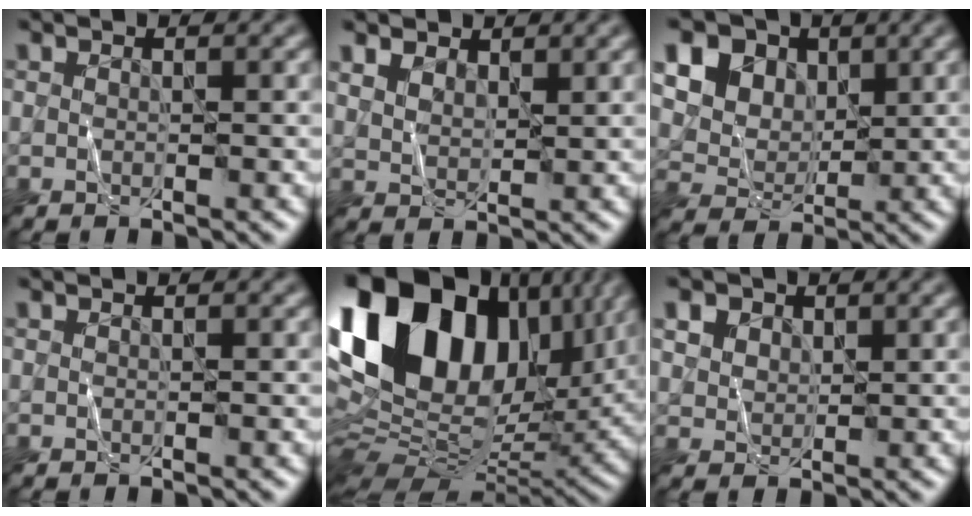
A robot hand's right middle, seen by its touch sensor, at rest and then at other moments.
{"total": 2.3, "force": [1.7, 1.2, 1.0], "torque": [-0.028, -0.002, 0.033]}
{"total": 16.6, "force": [7.8, 12.4, 7.8], "torque": [-0.192, 0.033, 0.138]}
{"total": 0.0}
{"total": 20.0, "force": [7.6, 12.8, 13.3], "torque": [-0.281, 0.028, 0.131]}
{"total": 4.7, "force": [2.7, 3.3, 2.1], "torque": [-0.060, 0.009, 0.047]}